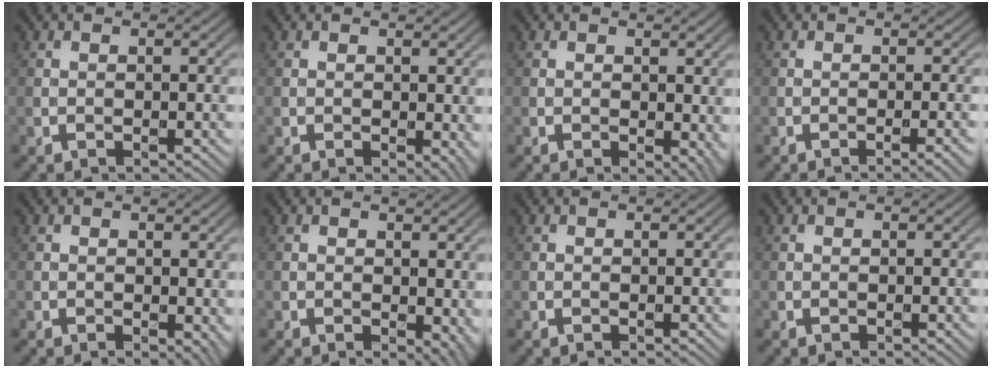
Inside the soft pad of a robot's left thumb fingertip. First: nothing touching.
{"total": 2.3, "force": [-0.1, 1.2, 1.9], "torque": [-0.019, -0.008, 0.002]}
{"total": 3.2, "force": [-0.1, 1.9, 2.6], "torque": [-0.026, -0.008, 0.001]}
{"total": 2.4, "force": [-1.1, 0.4, 2.0], "torque": [-0.023, 0.005, -0.022]}
{"total": 2.1, "force": [-0.2, 1.2, 1.8], "torque": [-0.019, -0.009, 0.000]}
{"total": 4.0, "force": [-0.2, 2.4, 3.2], "torque": [-0.034, -0.011, -0.001]}
{"total": 0.0}
{"total": 0.0}